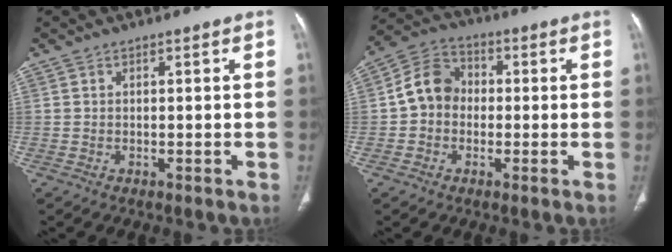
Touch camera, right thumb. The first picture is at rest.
{"total": 8.3, "force": [-0.4, 7.0, 4.4], "torque": [-0.060, 0.028, -0.023]}